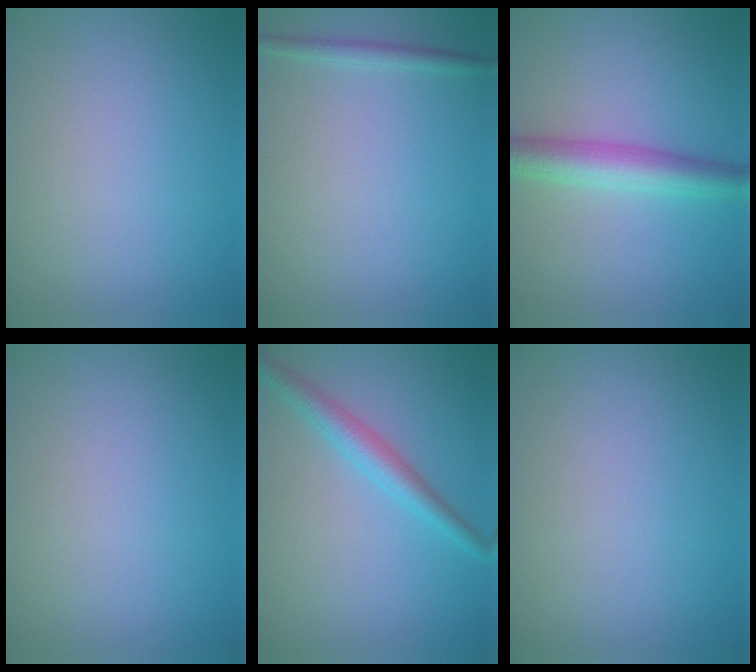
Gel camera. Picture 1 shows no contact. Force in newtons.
{"total": 1.3, "press": 1.3, "slide": 0.1}
{"total": 4.6, "press": 4.6, "slide": 0.1}
{"total": 0.0}
{"total": 3.0, "press": 3.0, "slide": 0.1}
{"total": 0.0}